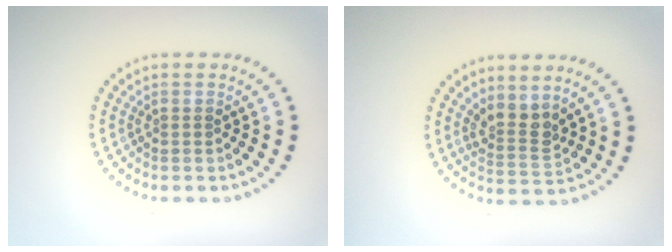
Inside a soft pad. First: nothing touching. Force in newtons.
{"total": 2.6, "press": 2.0, "slide": 1.7}